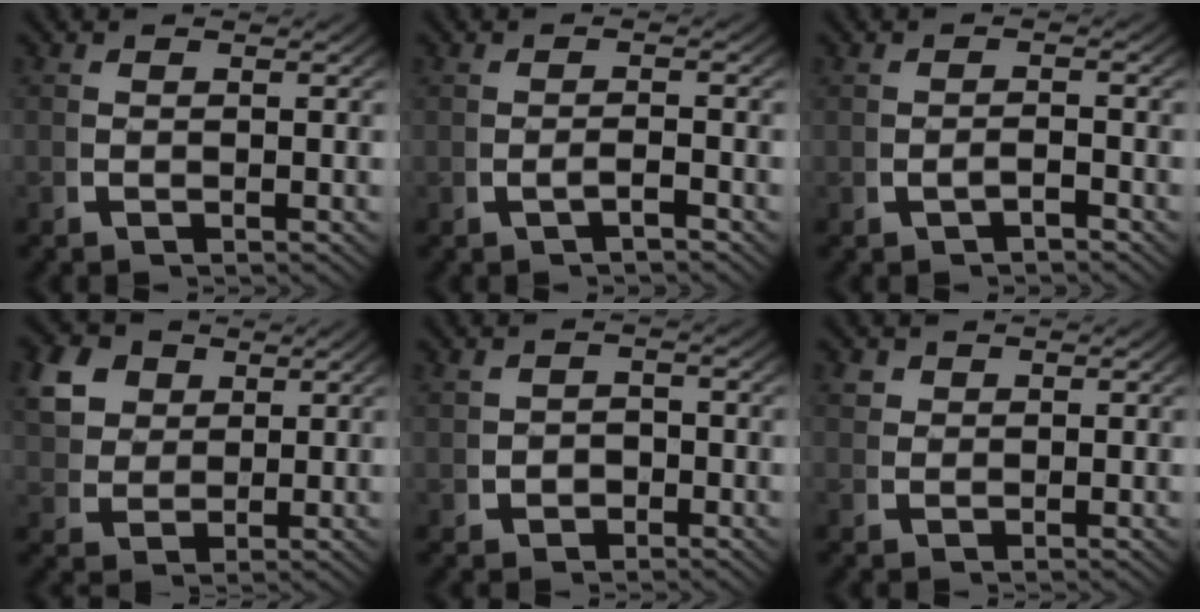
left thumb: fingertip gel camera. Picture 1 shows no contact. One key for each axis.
{"total": 1.4, "fx": -0.9, "fy": 0.3, "fz": 1.0, "tx": -0.025, "ty": 0.004, "tz": -0.016}
{"total": 1.3, "fx": -1.1, "fy": 0.4, "fz": 0.6, "tx": -0.017, "ty": 0.000, "tz": -0.017}
{"total": 7.2, "fx": 3.1, "fy": 5.4, "fz": 3.7, "tx": -0.088, "ty": -0.009, "tz": 0.060}
{"total": 1.7, "fx": -0.3, "fy": 1.5, "fz": 0.8, "tx": -0.021, "ty": -0.009, "tz": 0.001}
{"total": 1.5, "fx": 1.1, "fy": 0.8, "fz": 0.5, "tx": -0.007, "ty": 0.000, "tz": 0.027}